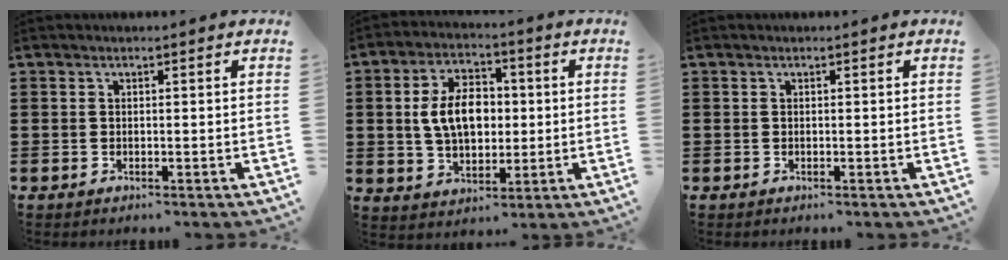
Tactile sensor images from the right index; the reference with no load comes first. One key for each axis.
{"total": 8.6, "fx": 0.5, "fy": 5.5, "fz": 6.6, "tx": -0.130, "ty": 0.009, "tz": 0.002}
{"total": 0.0}